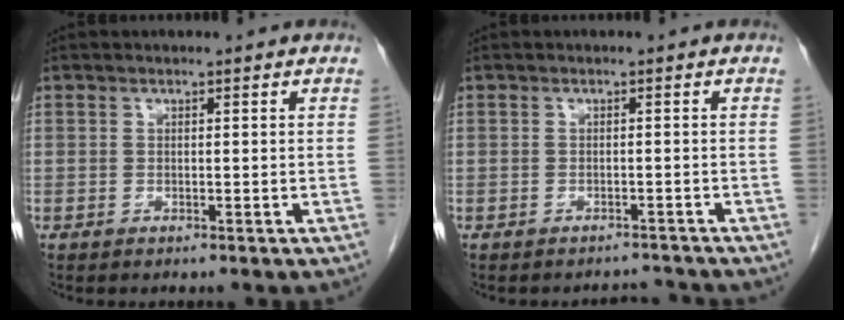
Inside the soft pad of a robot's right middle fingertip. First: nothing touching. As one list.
[{"total": 2.1, "force": [-2.0, 0.2, -0.5], "torque": [0.011, -0.006, -0.024]}]